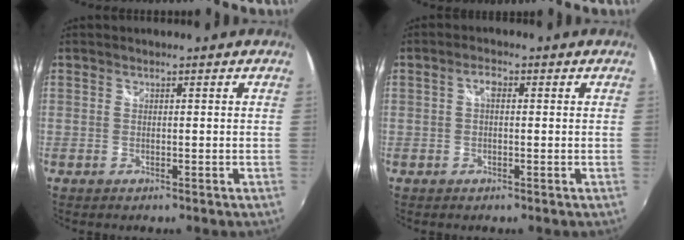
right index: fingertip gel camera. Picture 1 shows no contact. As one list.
[{"total": 2.0, "force": [0.4, 1.0, 1.7], "torque": [-0.031, 0.007, 0.002]}]